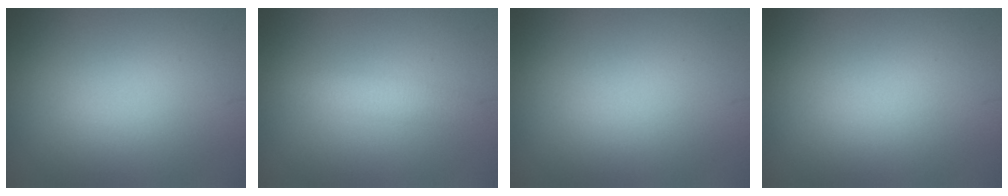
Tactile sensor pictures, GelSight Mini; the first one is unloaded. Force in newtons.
{"total": 2.0, "press": 2.0, "slide": 0.0}
{"total": 0.0}
{"total": 0.0}